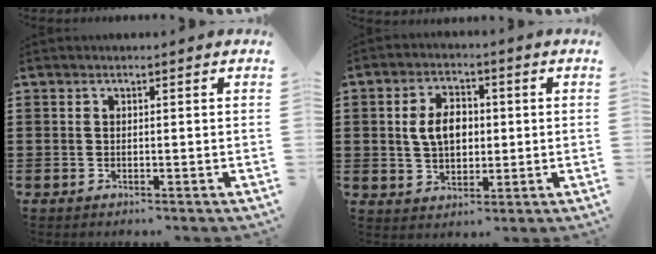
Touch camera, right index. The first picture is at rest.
{"total": 6.0, "force": [0.5, 4.0, 4.5], "torque": [-0.087, 0.007, 0.000]}